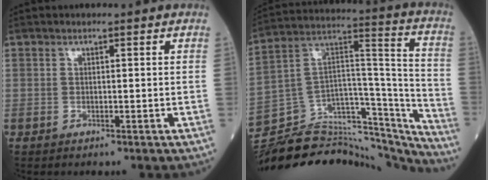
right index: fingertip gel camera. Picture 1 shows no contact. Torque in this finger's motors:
{"motor_torque": [0.25, -0.37, 0.18, 0.07]}